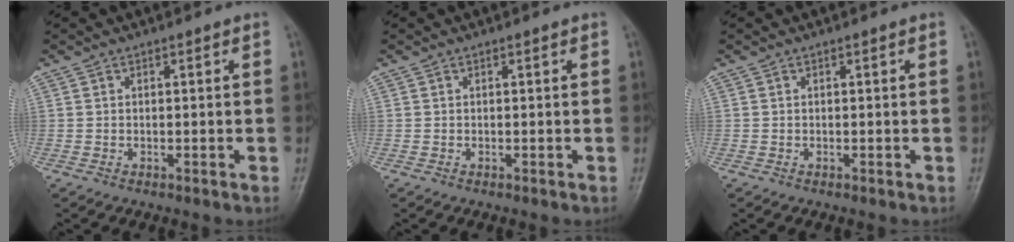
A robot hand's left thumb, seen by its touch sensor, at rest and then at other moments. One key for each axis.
{"total": 0.0}
{"total": 0.0}